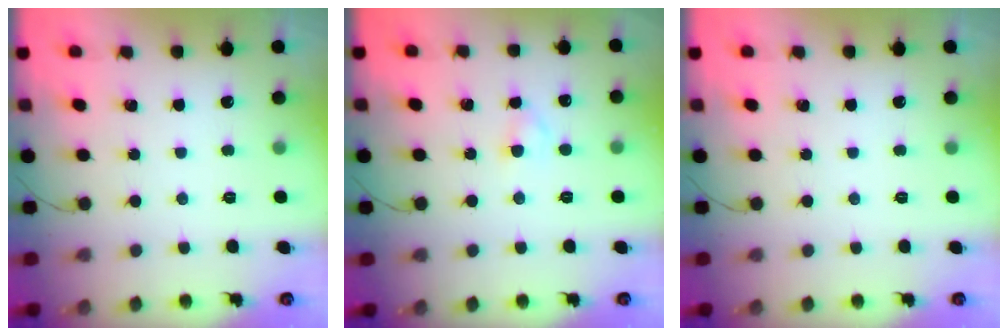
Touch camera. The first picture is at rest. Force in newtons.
{"total": 2.3, "press": 2.0, "slide": 1.0}
{"total": 0.0}